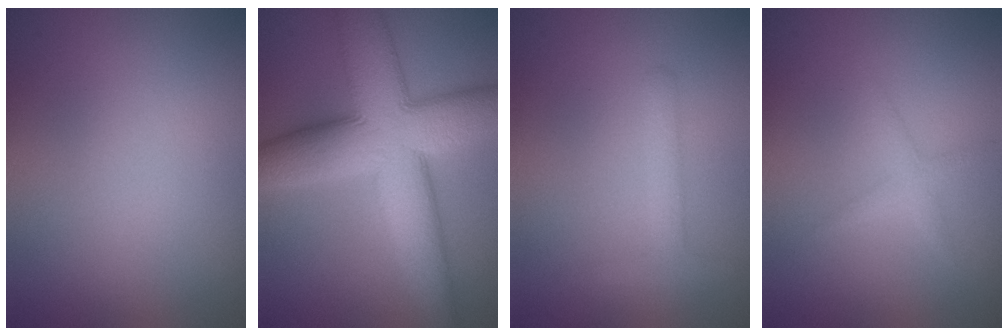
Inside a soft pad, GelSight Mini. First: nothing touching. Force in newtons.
{"total": 12.2, "press": 12.2, "slide": 0.4}
{"total": 1.8, "press": 1.8, "slide": 0.1}
{"total": 1.3, "press": 1.3, "slide": 0.1}